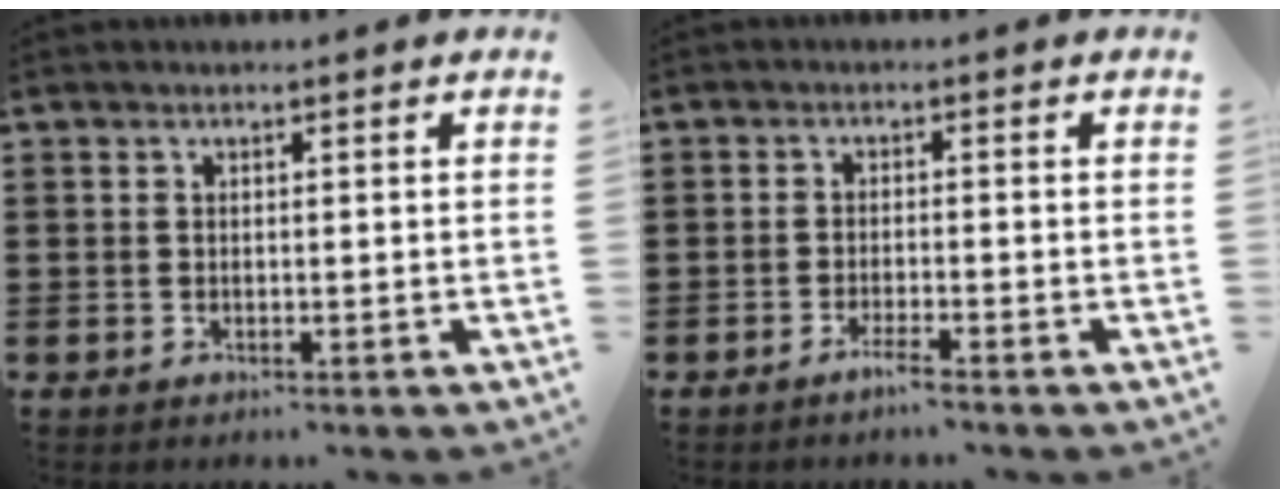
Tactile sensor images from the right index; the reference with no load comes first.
{"total": 2.2, "force": [-1.8, -0.1, 1.2], "torque": [-0.020, -0.001, -0.032]}